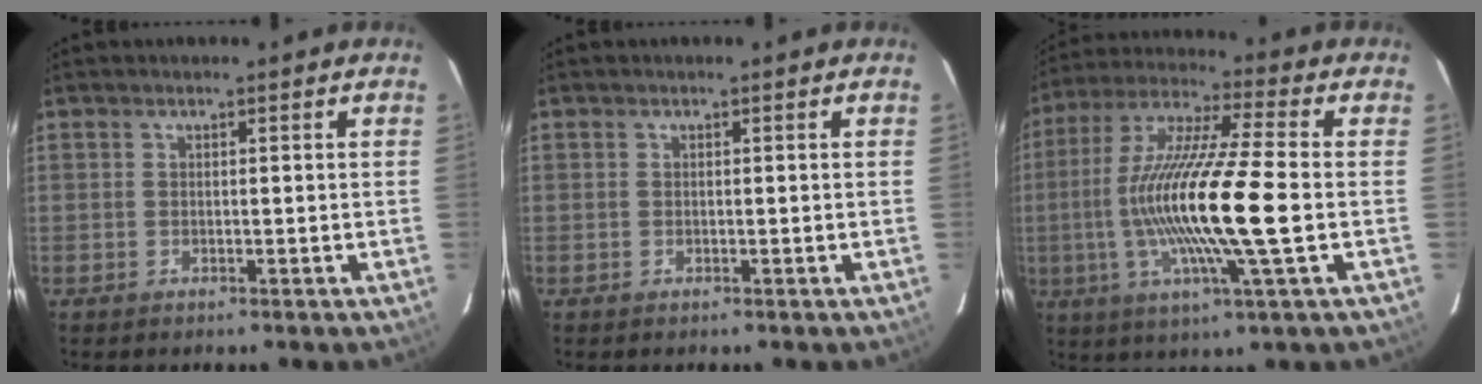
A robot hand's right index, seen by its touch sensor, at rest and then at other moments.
{"total": 0.0}
{"total": 18.6, "force": [-2.4, 0.6, 18.4], "torque": [-0.352, -0.007, -0.051]}